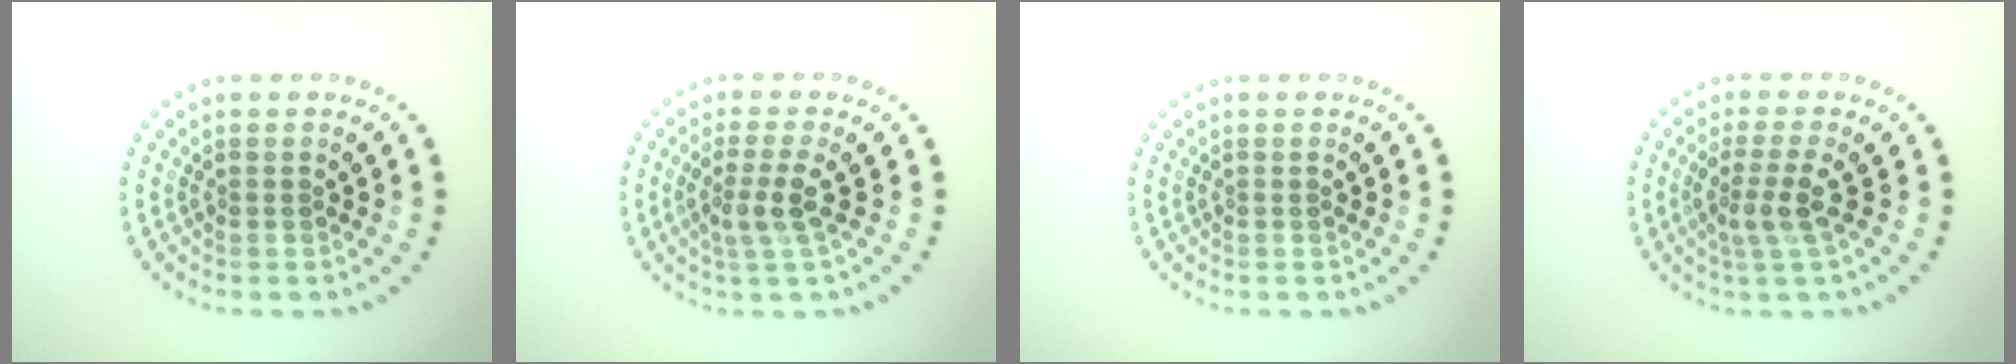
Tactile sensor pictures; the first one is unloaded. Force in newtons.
{"total": 2.6, "press": 2.0, "slide": 1.6}
{"total": 0.0}
{"total": 2.7, "press": 2.0, "slide": 1.8}